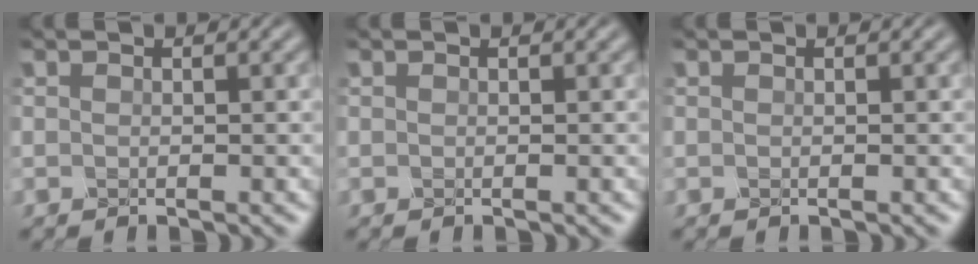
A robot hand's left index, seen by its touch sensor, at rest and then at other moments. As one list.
[{"total": 0.0}, {"total": 0.0}]